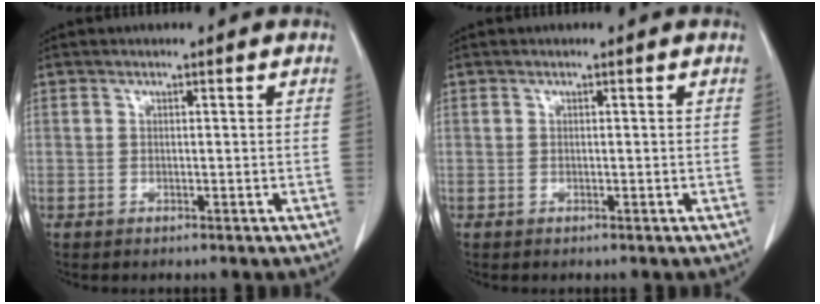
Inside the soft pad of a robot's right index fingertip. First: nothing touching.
{"total": 0.0}